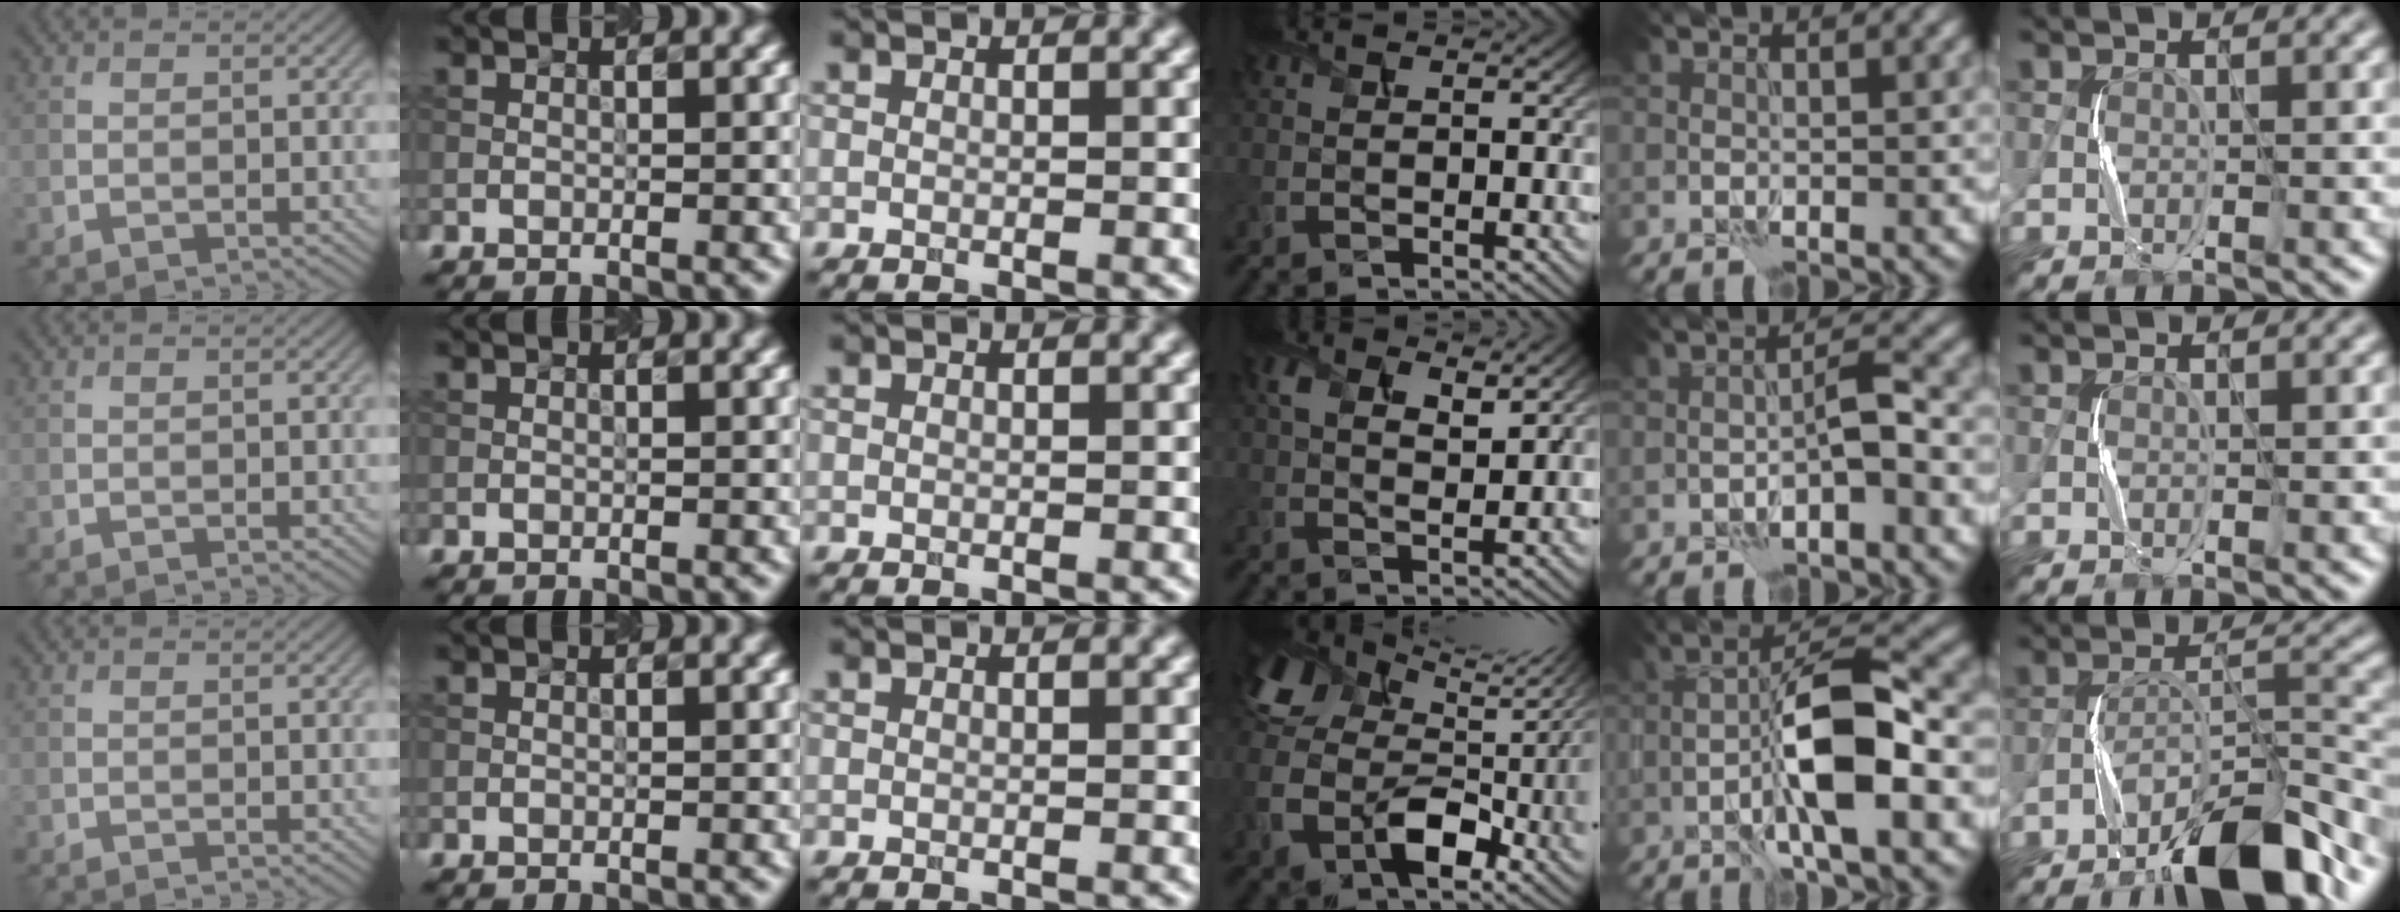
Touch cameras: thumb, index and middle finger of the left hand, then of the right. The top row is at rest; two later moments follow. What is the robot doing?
{"motion": "squeeze", "object": "stress ball aka squeeze ball"}